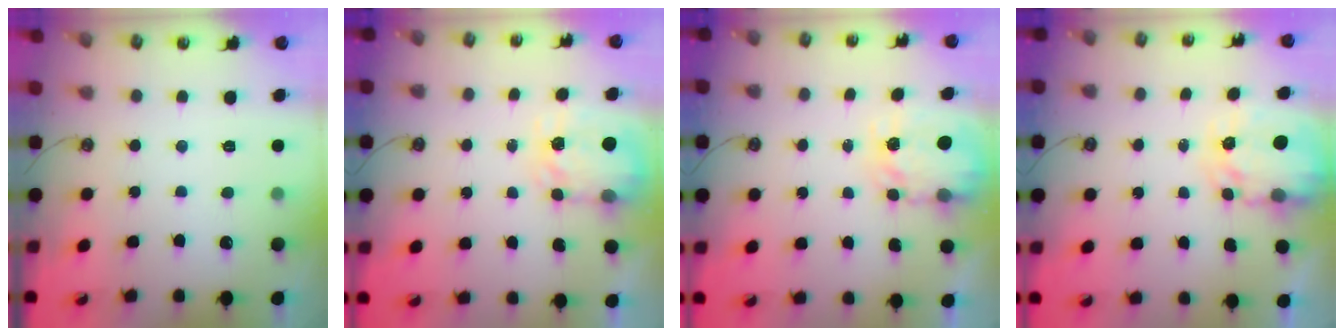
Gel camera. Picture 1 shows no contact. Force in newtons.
{"total": 3.9, "press": 3.8, "slide": 0.5}
{"total": 4.0, "press": 4.0, "slide": 0.0}
{"total": 4.2, "press": 4.2, "slide": 0.3}